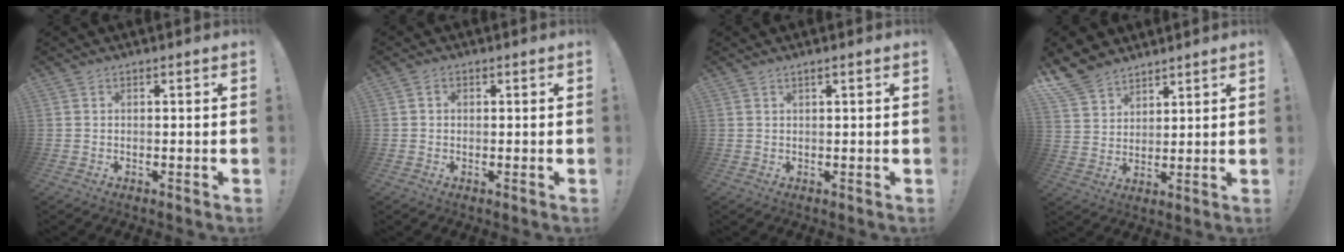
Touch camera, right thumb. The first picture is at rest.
{"total": 1.2, "force": [0.0, 1.1, 0.5], "torque": [-0.007, 0.004, -0.001]}
{"total": 1.2, "force": [0.6, -0.1, 1.0], "torque": [-0.025, 0.002, 0.011]}
{"total": 9.3, "force": [7.5, 4.9, 2.4], "torque": [-0.054, -0.048, 0.151]}